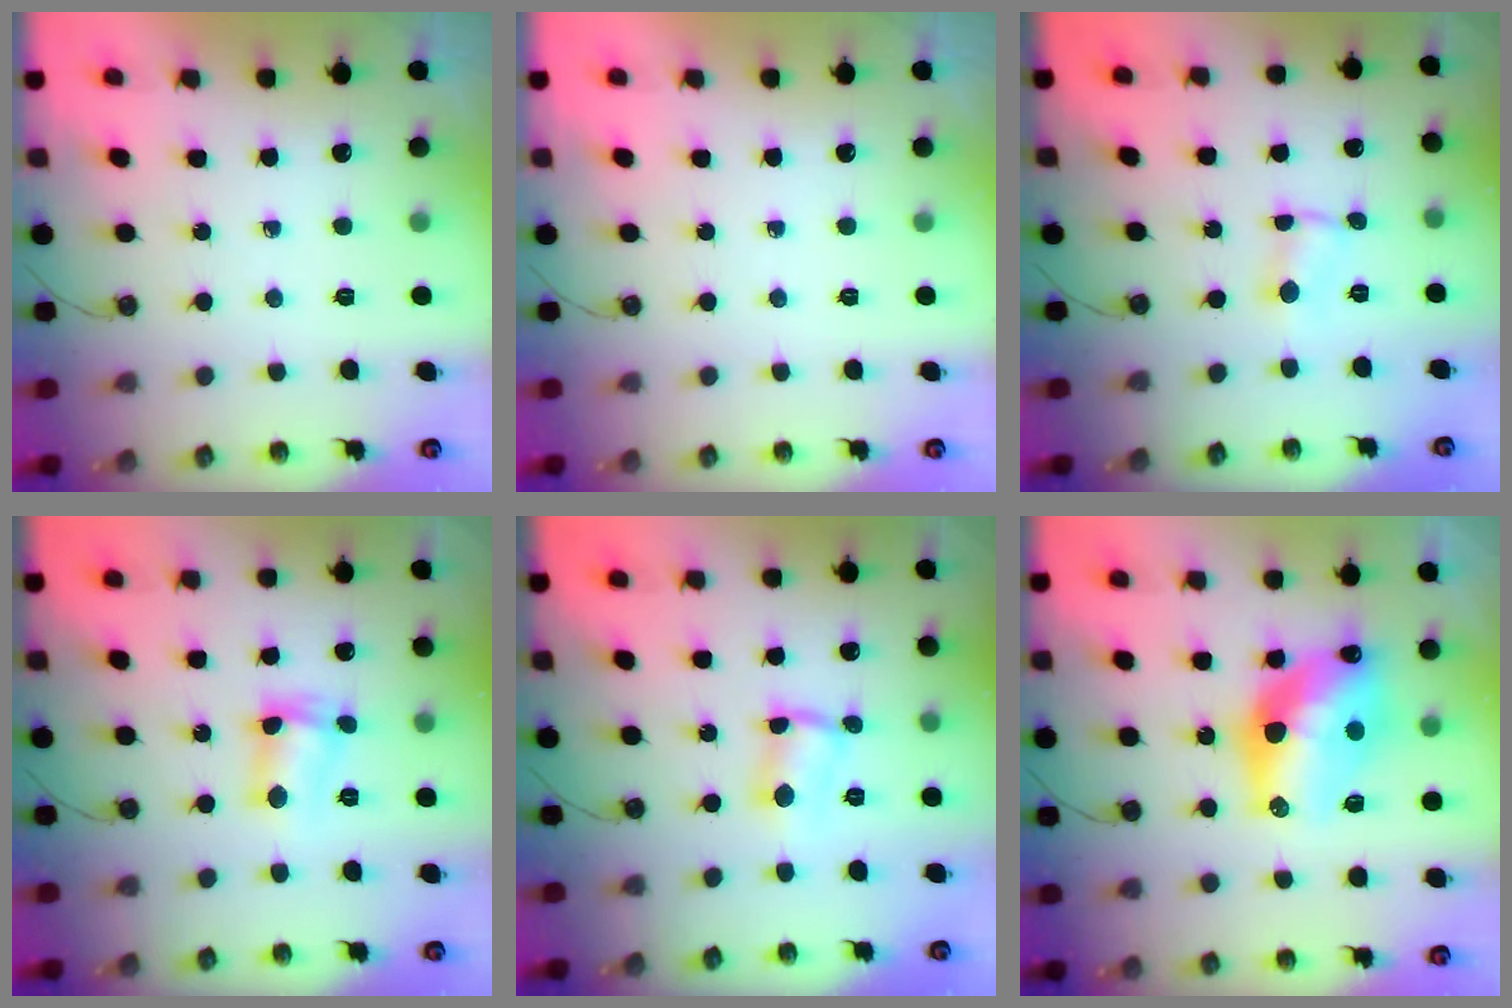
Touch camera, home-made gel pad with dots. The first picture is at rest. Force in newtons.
{"total": 0.0}
{"total": 1.9, "press": 1.9, "slide": 0.2}
{"total": 6.5, "press": 6.1, "slide": 2.3}
{"total": 2.3, "press": 2.2, "slide": 0.6}
{"total": 16.9, "press": 16.9, "slide": 0.9}